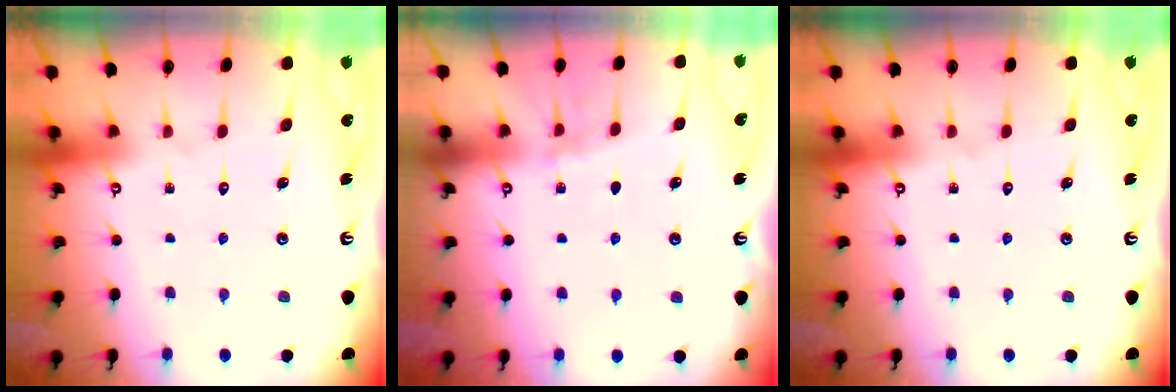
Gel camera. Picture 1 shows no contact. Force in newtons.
{"total": 3.1, "press": 3.1, "slide": 0.4}
{"total": 0.0}